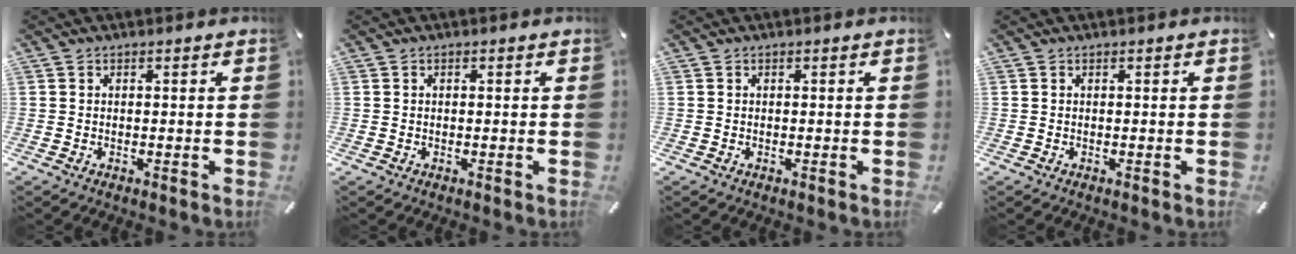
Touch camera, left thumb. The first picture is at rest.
{"total": 0.0}
{"total": 0.0}
{"total": 0.0}